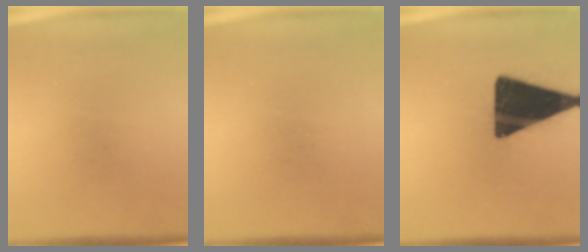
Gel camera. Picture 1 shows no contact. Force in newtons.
{"total": 0.0}
{"total": 19.6}